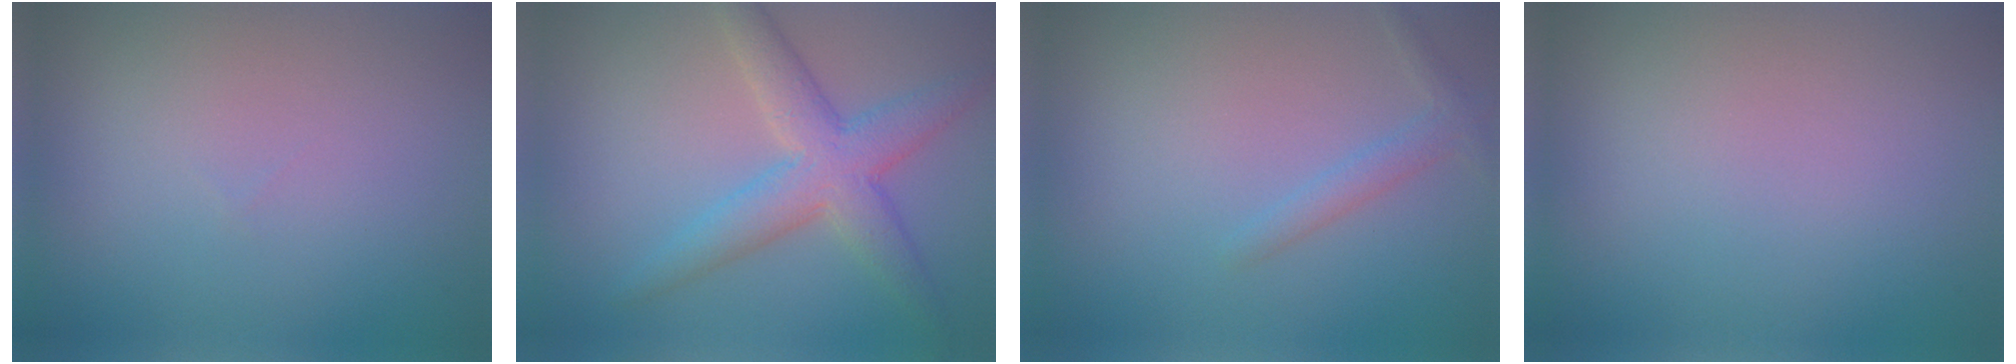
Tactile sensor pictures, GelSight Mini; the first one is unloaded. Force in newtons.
{"total": 5.2, "press": 5.2, "slide": 0.2}
{"total": 1.6, "press": 1.6, "slide": 0.1}
{"total": 0.0}